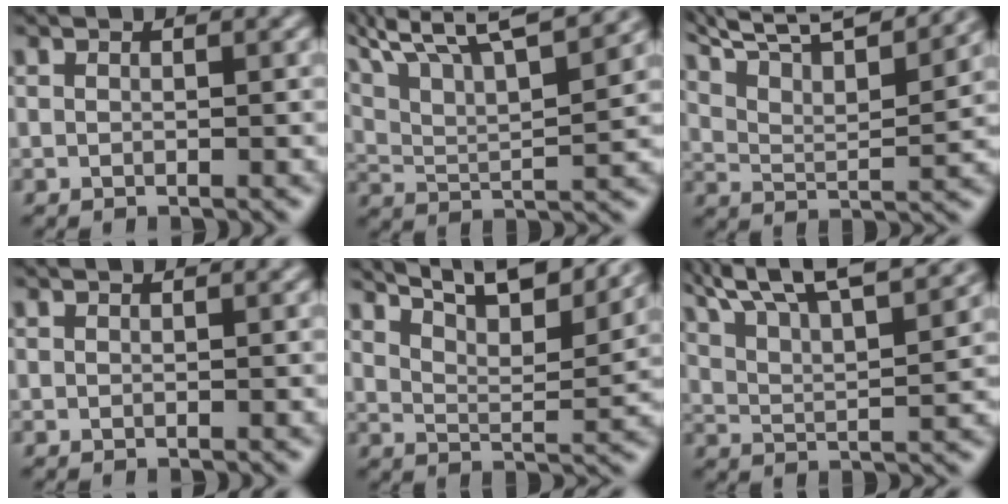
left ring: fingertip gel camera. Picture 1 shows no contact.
{"total": 13.8, "force": [9.4, 4.4, 9.1], "torque": [-0.183, 0.050, 0.132]}
{"total": 13.0, "force": [9.7, 3.9, 7.8], "torque": [-0.154, 0.035, 0.137]}
{"total": 0.0}
{"total": 11.4, "force": [9.2, 2.8, 6.2], "torque": [-0.116, 0.017, 0.115]}
{"total": 11.0, "force": [7.9, 3.2, 6.9], "torque": [-0.131, 0.029, 0.103]}